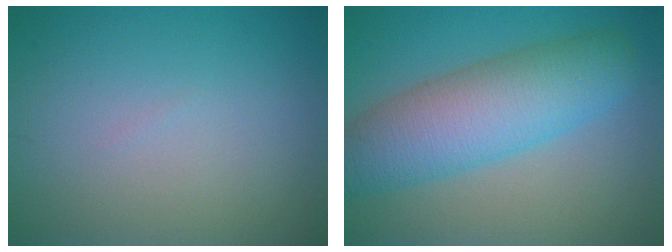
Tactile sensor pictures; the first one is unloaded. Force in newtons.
{"total": 8.1, "press": 8.1, "slide": 0.2}